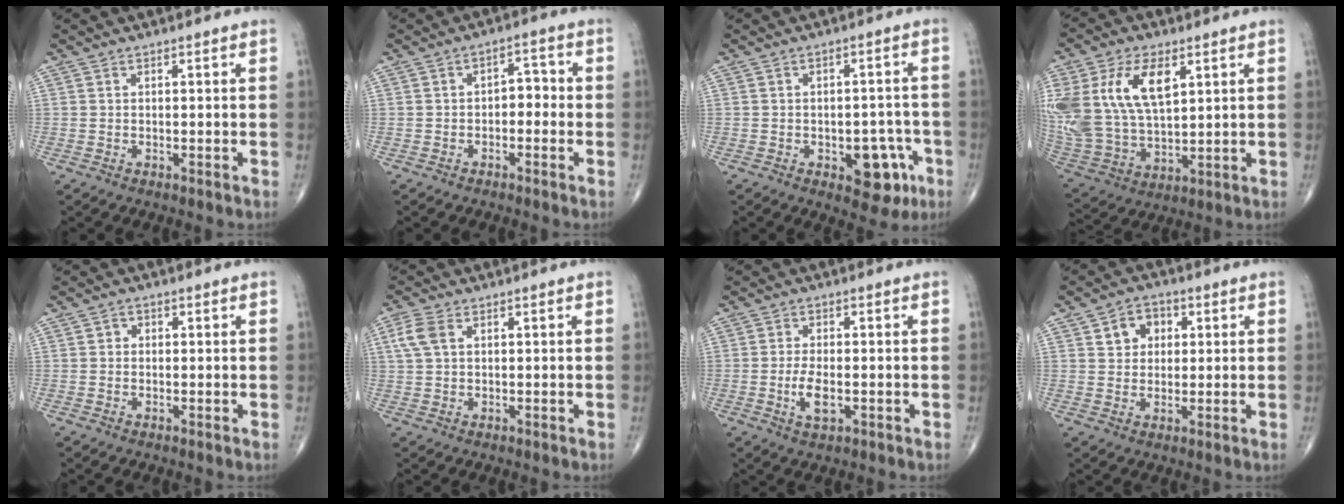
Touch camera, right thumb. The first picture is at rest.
{"total": 3.8, "force": [-0.9, 2.4, 2.8], "torque": [-0.023, 0.019, -0.021]}
{"total": 8.8, "force": [-3.6, 4.8, 6.4], "torque": [-0.042, 0.023, -0.039]}
{"total": 21.5, "force": [7.4, 12.2, 16.1], "torque": [-0.353, -0.006, 0.149]}
{"total": 1.2, "force": [0.1, 1.1, 0.5], "torque": [0.003, 0.003, -0.003]}
{"total": 4.3, "force": [1.4, 2.6, 3.2], "torque": [-0.081, 0.012, 0.029]}
{"total": 4.6, "force": [-1.1, 1.9, 4.0], "torque": [-0.077, -0.005, -0.020]}
{"total": 5.8, "force": [2.0, 4.5, 3.0], "torque": [-0.015, -0.002, 0.026]}